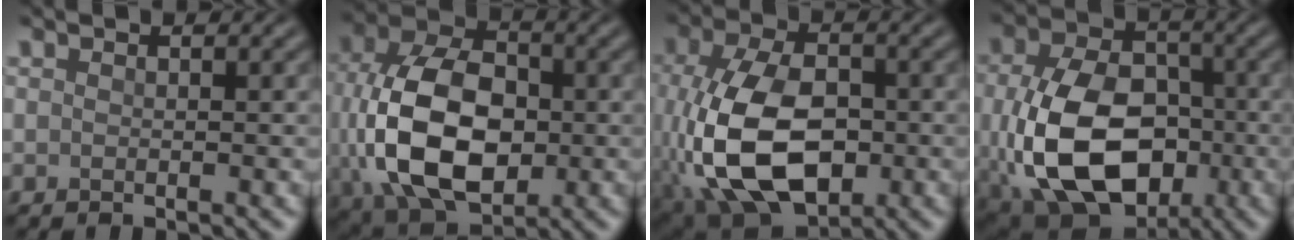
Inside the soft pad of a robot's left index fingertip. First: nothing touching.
{"total": 12.8, "force": [-0.8, 8.7, 9.4], "torque": [-0.205, -0.012, -0.014]}
{"total": 12.0, "force": [-3.1, 7.1, 9.2], "torque": [-0.200, -0.011, -0.063]}
{"total": 13.1, "force": [-2.4, 9.0, 9.3], "torque": [-0.196, -0.031, -0.044]}